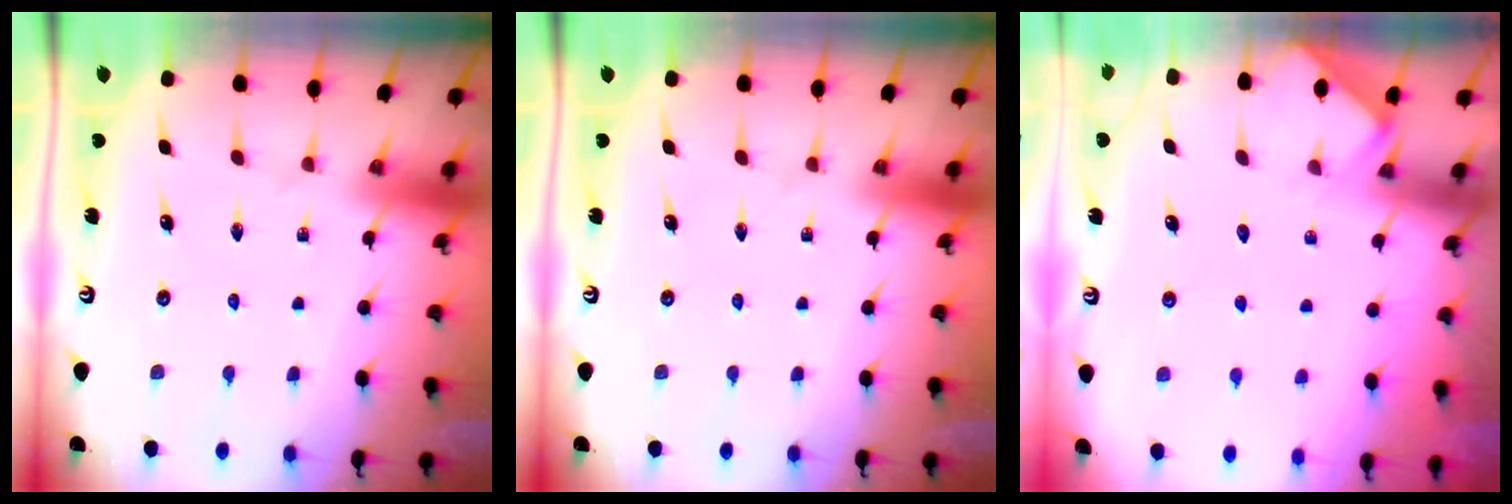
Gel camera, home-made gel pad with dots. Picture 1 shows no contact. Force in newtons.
{"total": 0.0}
{"total": 2.6, "press": 2.6, "slide": 0.4}